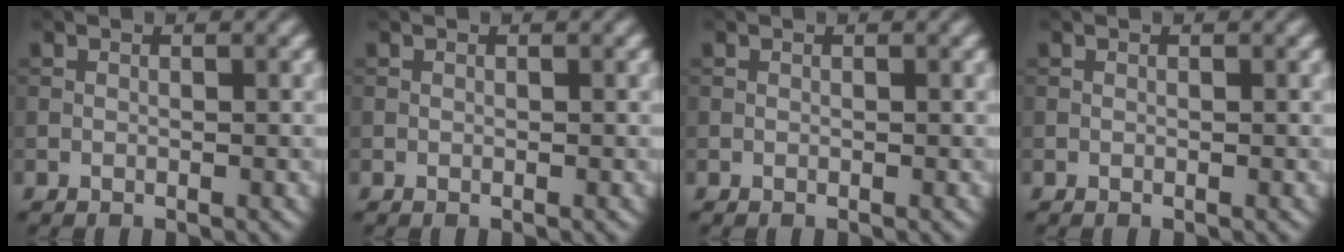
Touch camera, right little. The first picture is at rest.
{"total": 0.0}
{"total": 0.0}
{"total": 0.0}